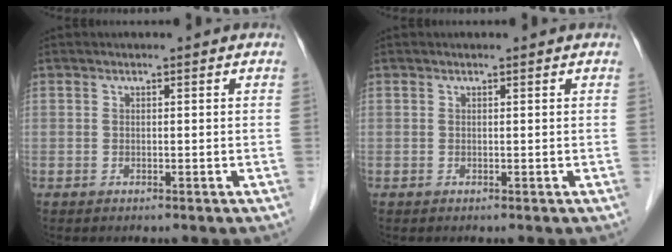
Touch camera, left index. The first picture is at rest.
{"total": 0.6, "force": [0.6, 0.1, 0.0], "torque": [-0.006, 0.002, 0.006]}